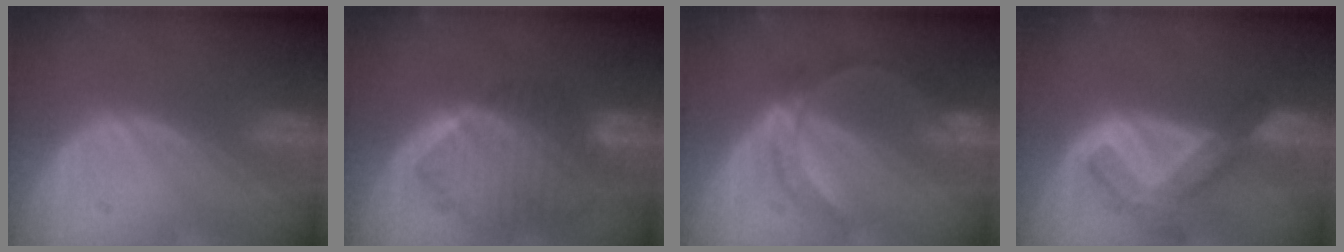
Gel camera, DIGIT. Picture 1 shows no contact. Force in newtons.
{"total": 10.2, "press": 8.8, "slide": 5.1}
{"total": 5.4, "press": 5.3, "slide": 0.6}
{"total": 7.5, "press": 6.5, "slide": 3.8}